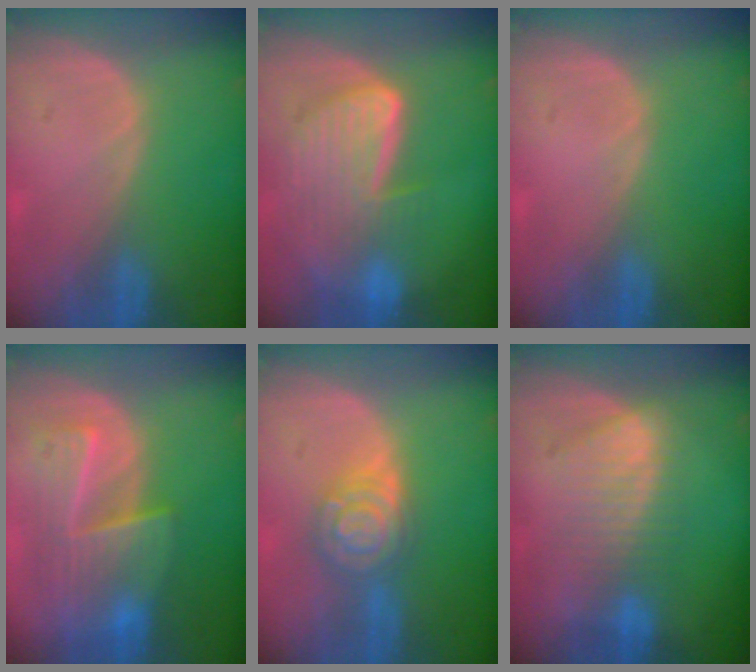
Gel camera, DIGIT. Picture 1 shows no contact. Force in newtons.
{"total": 9.2, "press": 8.1, "slide": 4.5}
{"total": 0.0}
{"total": 9.3, "press": 8.3, "slide": 4.2}
{"total": 6.6, "press": 6.5, "slide": 0.5}
{"total": 7.4, "press": 7.3, "slide": 1.3}